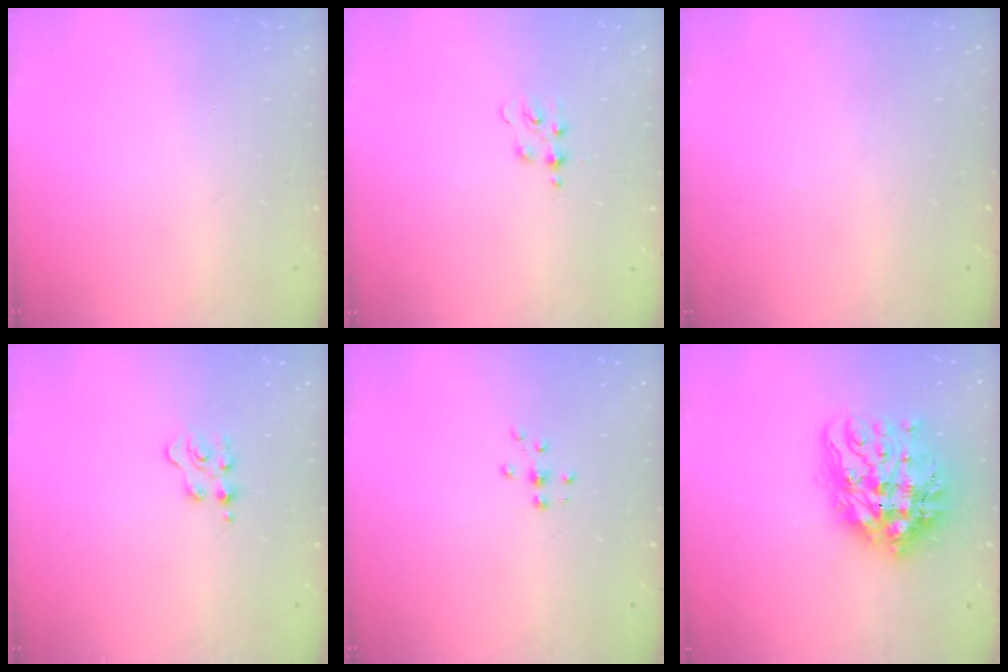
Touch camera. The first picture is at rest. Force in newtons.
{"total": 3.0, "press": 3.0, "slide": 0.3}
{"total": 0.0}
{"total": 3.0, "press": 3.0, "slide": 0.4}
{"total": 4.9, "press": 4.9, "slide": 0.7}
{"total": 17.9, "press": 17.8, "slide": 2.1}